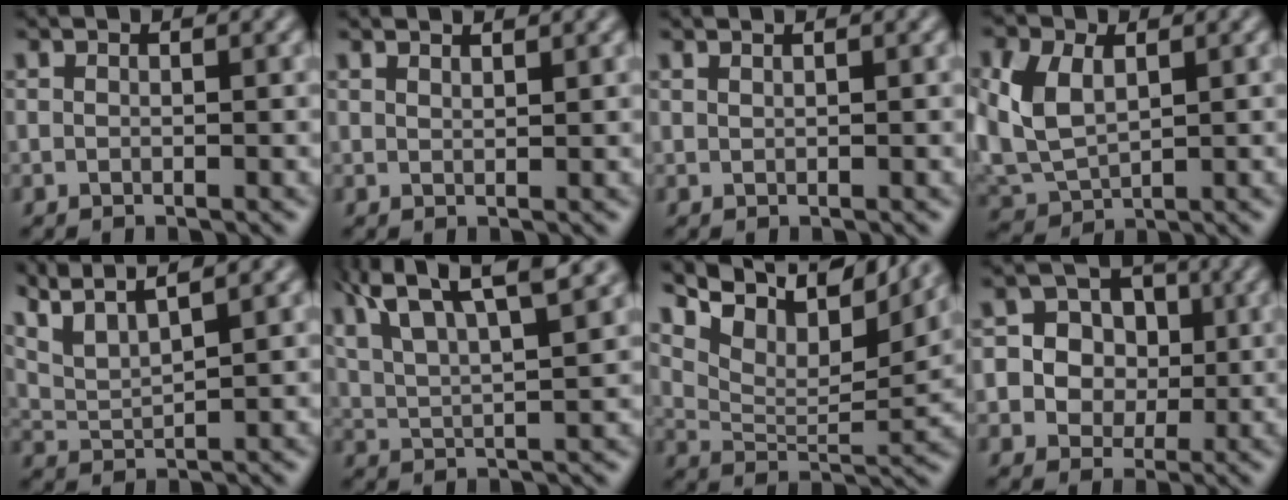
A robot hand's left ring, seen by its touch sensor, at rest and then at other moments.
{"total": 1.4, "force": [1.3, 0.2, 0.4], "torque": [-0.003, 0.008, 0.013]}
{"total": 0.6, "force": [0.6, 0.1, 0.1], "torque": [0.000, 0.003, 0.005]}
{"total": 5.8, "force": [0.8, 4.0, 4.2], "torque": [-0.105, 0.009, 0.015]}
{"total": 5.8, "force": [4.5, 1.1, 3.5], "torque": [-0.081, 0.029, 0.072]}
{"total": 8.8, "force": [5.5, 2.7, 6.4], "torque": [-0.127, 0.030, 0.077]}
{"total": 10.4, "force": [6.9, 4.2, 6.5], "torque": [-0.120, 0.028, 0.126]}
{"total": 6.6, "force": [0.6, 6.1, 2.5], "torque": [-0.051, 0.030, 0.009]}